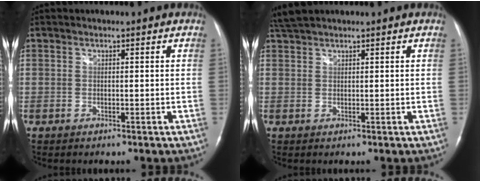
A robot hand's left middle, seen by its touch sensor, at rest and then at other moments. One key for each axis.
{"total": 3.2, "fx": 3.0, "fy": 0.3, "fz": 1.2, "tx": -0.034, "ty": 0.021, "tz": 0.062}